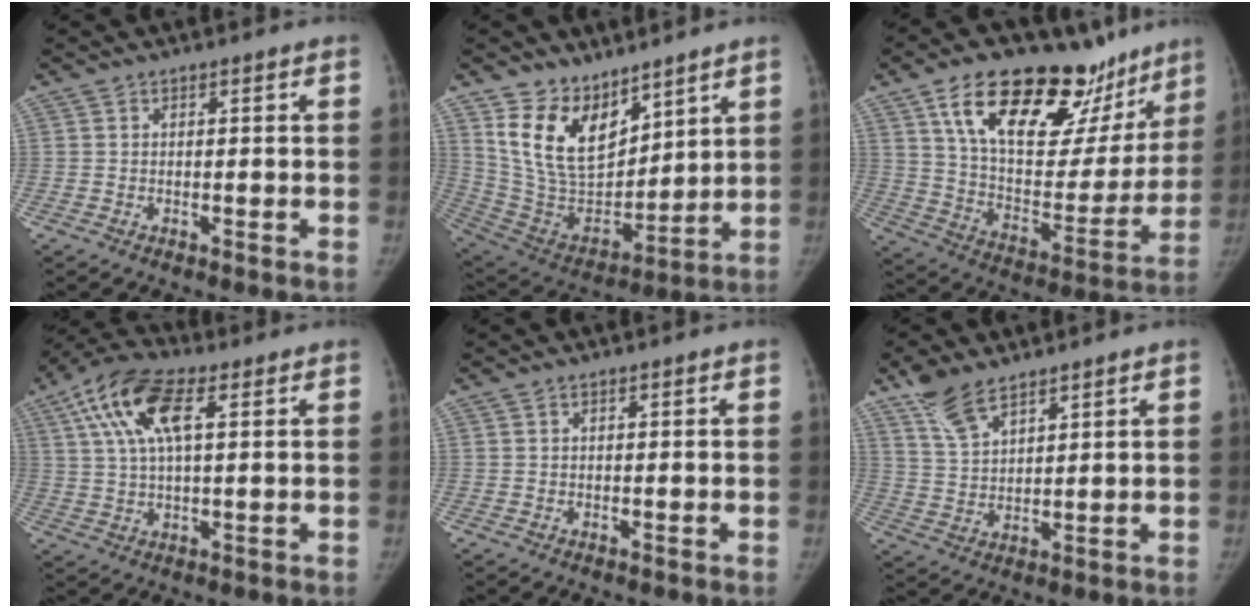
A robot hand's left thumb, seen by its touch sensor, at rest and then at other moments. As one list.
[{"total": 16.1, "force": [10.3, 9.2, 8.3], "torque": [-0.111, -0.064, 0.221]}, {"total": 30.1, "force": [18.4, 14.8, 18.8], "torque": [-0.239, -0.041, 0.292]}, {"total": 12.9, "force": [4.7, 5.4, 10.7], "torque": [-0.217, 0.017, 0.082]}, {"total": 0.0}, {"total": 6.6, "force": [5.0, 2.5, 3.4], "torque": [-0.057, -0.019, 0.106]}]